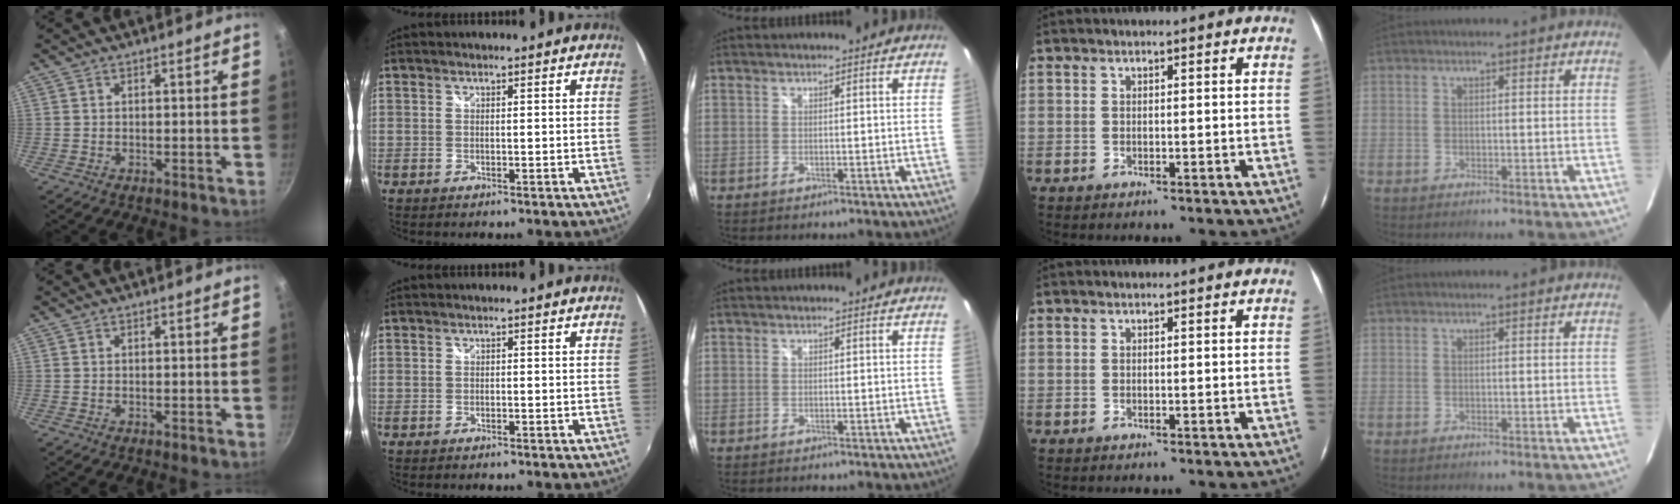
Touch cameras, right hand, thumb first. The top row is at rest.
{}